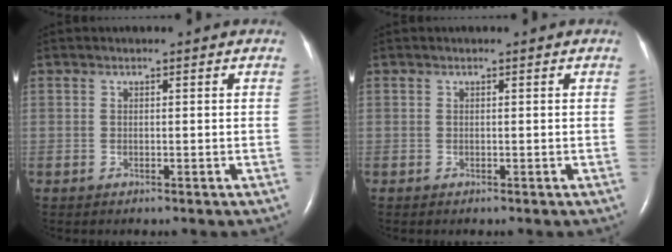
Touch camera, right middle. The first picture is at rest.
{"total": 0.0}